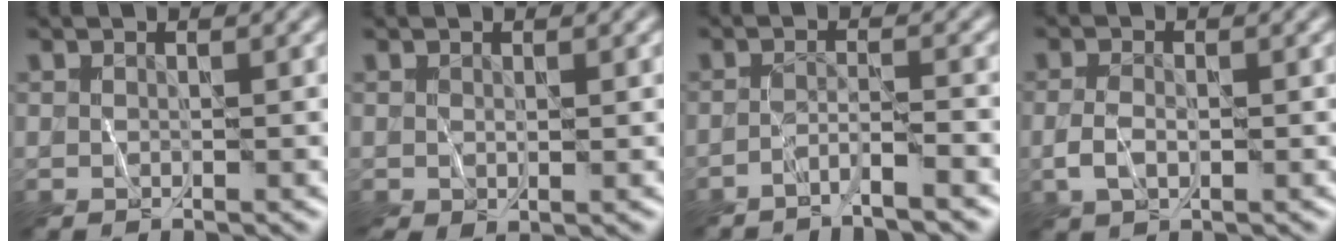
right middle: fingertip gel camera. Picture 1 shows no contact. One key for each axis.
{"total": 1.0, "fx": 0.0, "fy": 0.6, "fz": 0.8, "tx": -0.017, "ty": -0.006, "tz": 0.004}
{"total": 2.2, "fx": -1.8, "fy": -0.2, "fz": 1.3, "tx": -0.021, "ty": 0.004, "tz": -0.043}
{"total": 2.0, "fx": -0.3, "fy": 1.2, "fz": 1.6, "tx": -0.039, "ty": 0.000, "tz": -0.007}